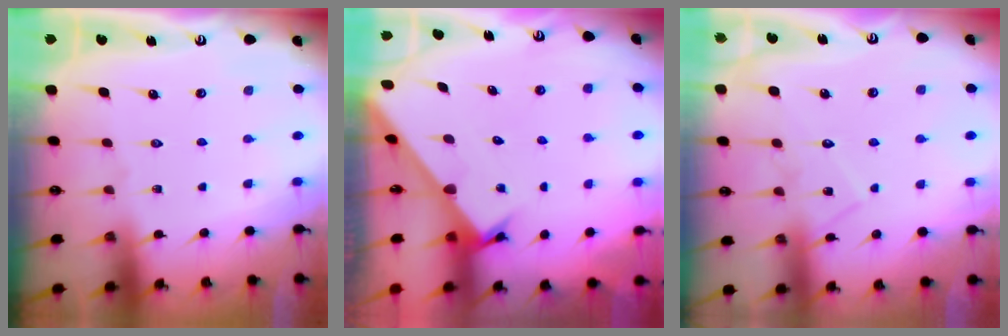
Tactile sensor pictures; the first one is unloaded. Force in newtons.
{"total": 2.1, "press": 2.1, "slide": 0.1}
{"total": 9.4, "press": 9.4, "slide": 0.7}